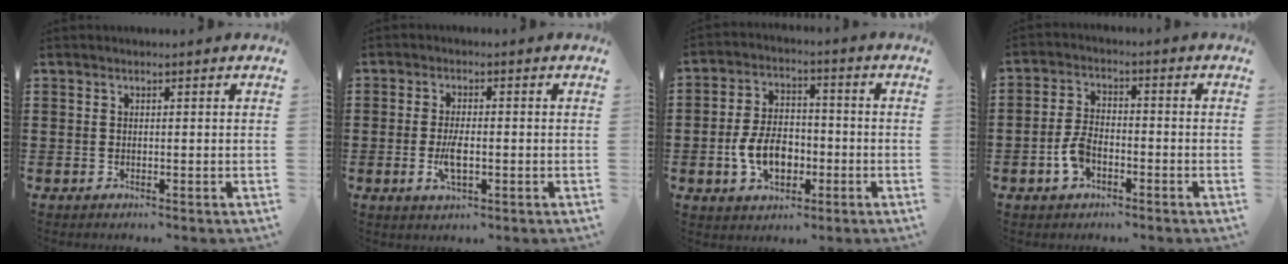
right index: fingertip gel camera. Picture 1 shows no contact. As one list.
[{"total": 4.2, "force": [-0.9, 1.5, 3.8], "torque": [-0.082, -0.005, -0.017]}, {"total": 8.0, "force": [-2.1, 5.2, 5.7], "torque": [-0.120, 0.004, -0.044]}, {"total": 4.9, "force": [-2.2, 2.6, 3.6], "torque": [-0.083, 0.000, -0.044]}]